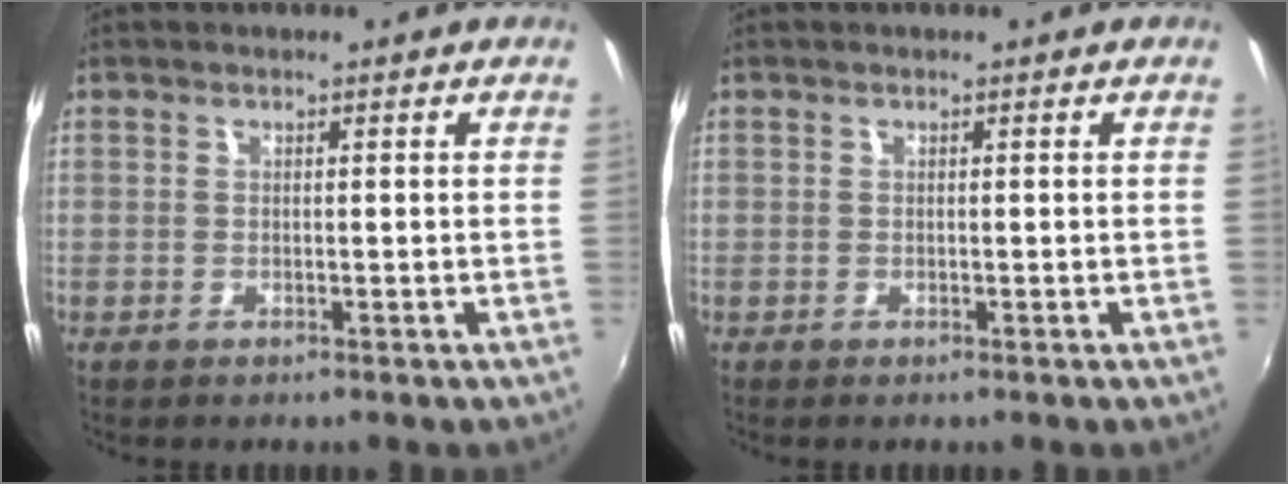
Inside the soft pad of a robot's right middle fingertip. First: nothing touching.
{"total": 0.0}